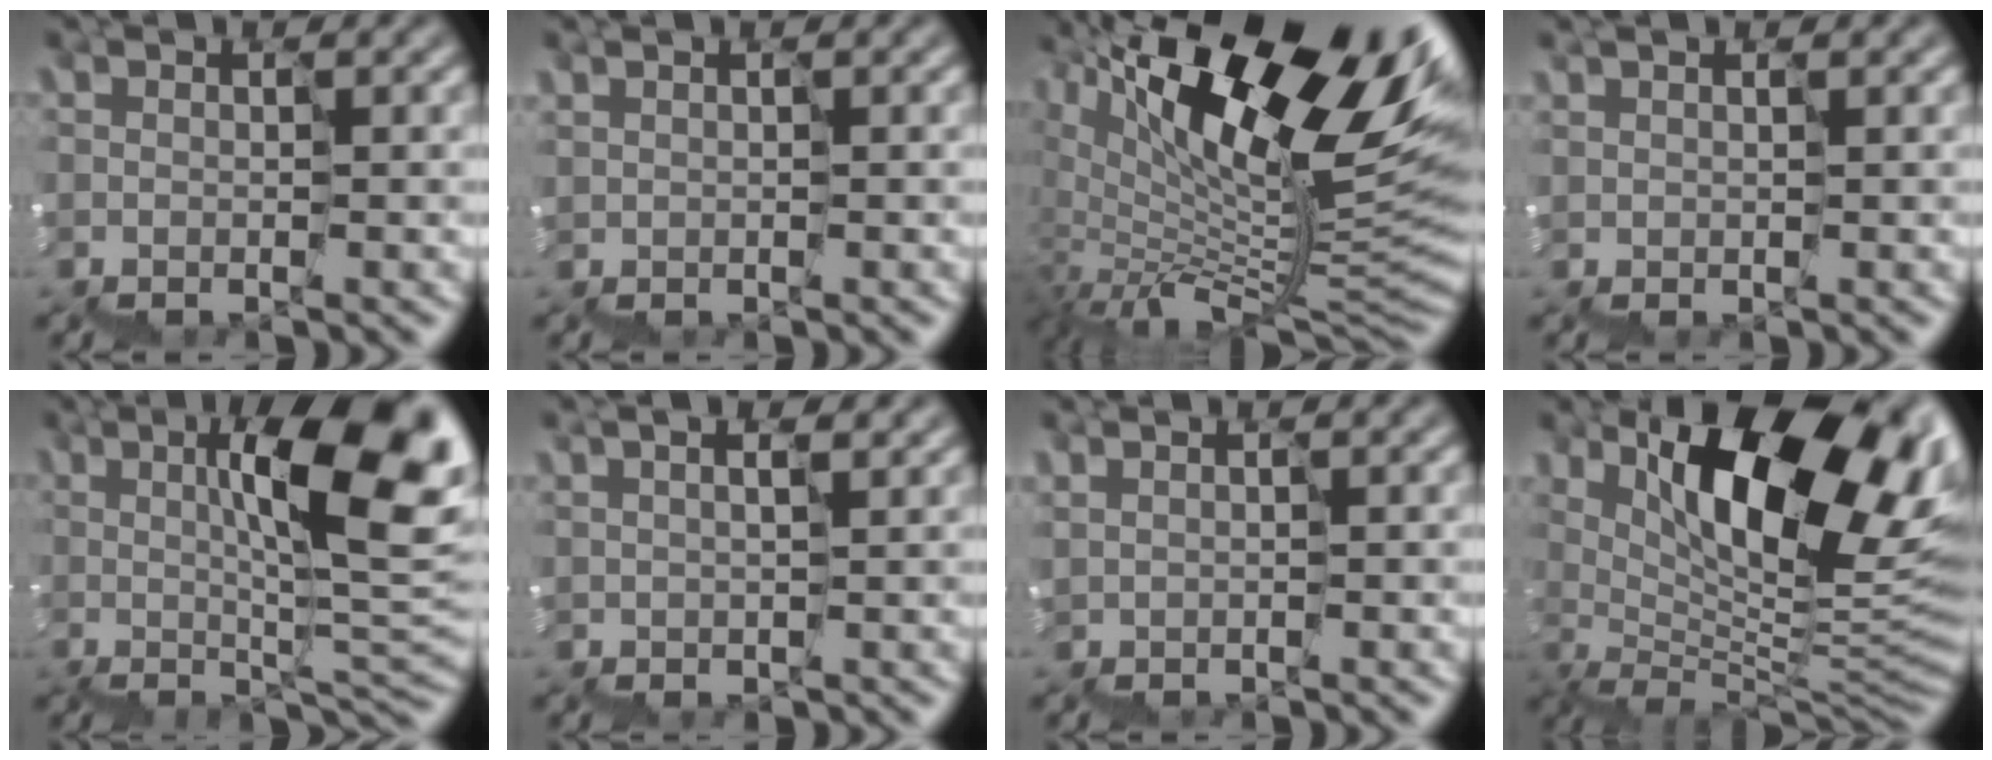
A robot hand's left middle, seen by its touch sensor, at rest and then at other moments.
{"total": 0.7, "force": [0.7, 0.1, -0.2], "torque": [-0.016, -0.003, 0.020]}
{"total": 13.6, "force": [5.1, 6.6, 10.8], "torque": [-0.193, 0.012, 0.100]}
{"total": 1.1, "force": [0.8, 0.5, 0.6], "torque": [-0.006, 0.006, 0.015]}
{"total": 10.3, "force": [2.6, 2.9, 9.5], "torque": [-0.130, 0.008, 0.047]}
{"total": 3.0, "force": [1.6, 1.8, 1.9], "torque": [-0.043, 0.022, 0.043]}
{"total": 1.0, "force": [1.0, 0.1, -0.2], "torque": [-0.014, -0.001, 0.027]}
{"total": 12.1, "force": [5.0, 5.0, 9.9], "torque": [-0.156, -0.007, 0.089]}